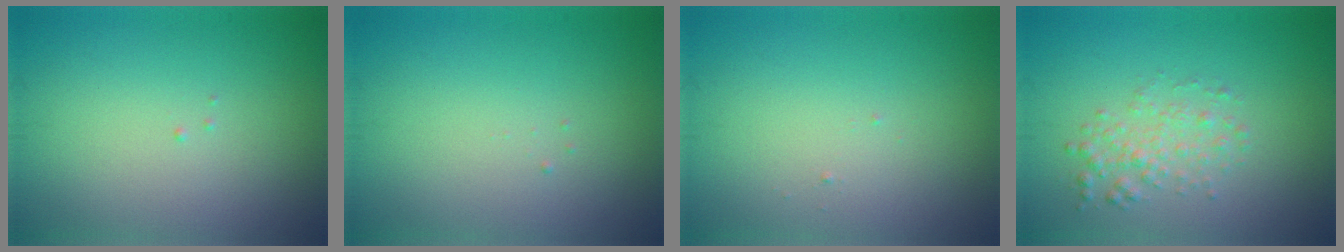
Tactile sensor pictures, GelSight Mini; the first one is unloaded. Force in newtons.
{"total": 0.0}
{"total": 0.0}
{"total": 2.2, "press": 2.2, "slide": 0.0}